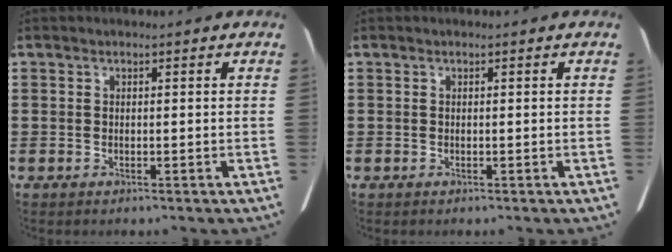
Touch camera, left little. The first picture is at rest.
{"total": 0.0}